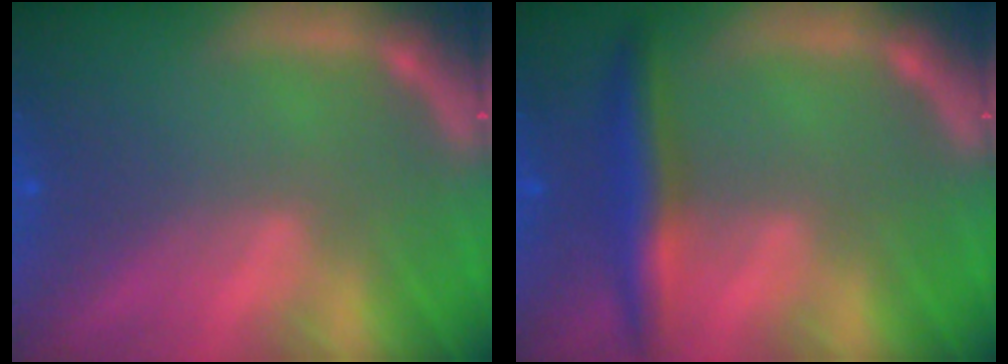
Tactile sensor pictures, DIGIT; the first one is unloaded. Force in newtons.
{"total": 4.0}